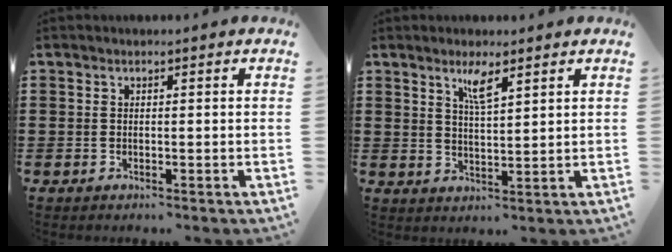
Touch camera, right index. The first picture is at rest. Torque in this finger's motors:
{"motor_torque": [0.10, -0.01, 0.06, 0.02]}